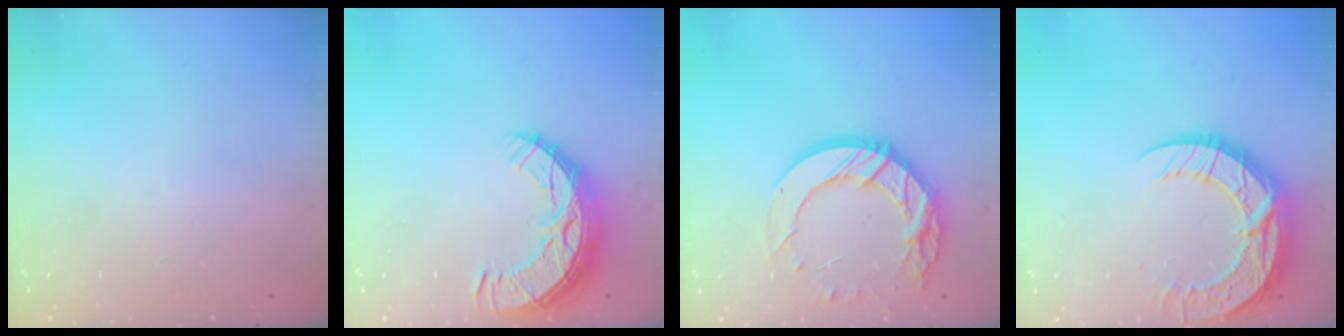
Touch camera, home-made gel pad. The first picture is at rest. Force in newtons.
{"total": 11.1, "press": 11.0, "slide": 0.8}
{"total": 16.8, "press": 16.8, "slide": 1.2}
{"total": 15.6, "press": 15.6, "slide": 1.1}